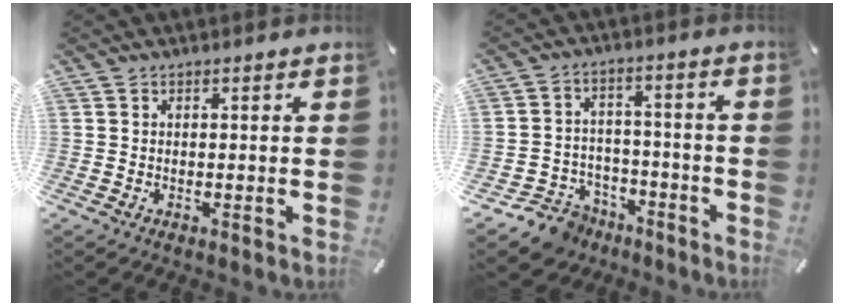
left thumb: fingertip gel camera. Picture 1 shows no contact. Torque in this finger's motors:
{"motor_torque": [-0.74, 0.74, 0.01, 0.04, 0.00]}